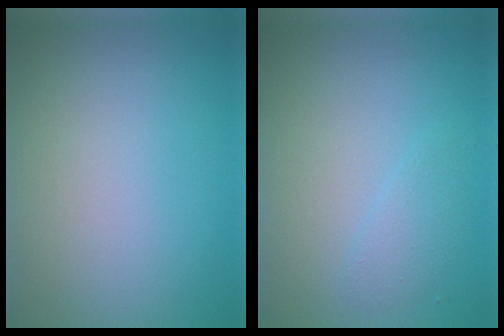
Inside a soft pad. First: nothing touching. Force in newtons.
{"total": 1.3, "press": 1.3, "slide": 0.0}